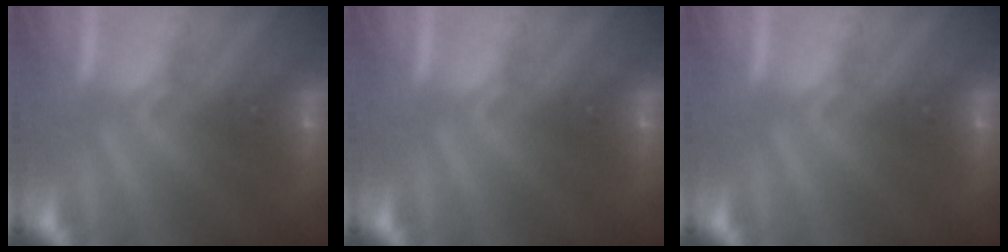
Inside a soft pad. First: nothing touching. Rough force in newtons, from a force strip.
{"total": 0.0}
{"total": 0.0}